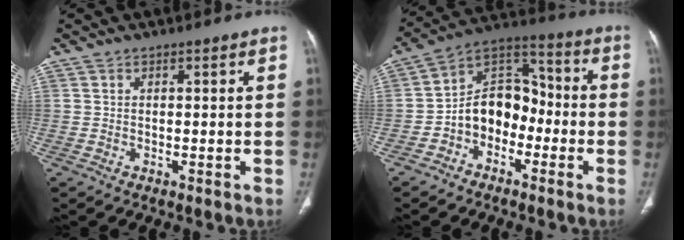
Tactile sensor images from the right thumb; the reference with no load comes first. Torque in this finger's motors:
{"motor_torque": [0.73, 0.89, 1.08, -0.81, 0.05]}